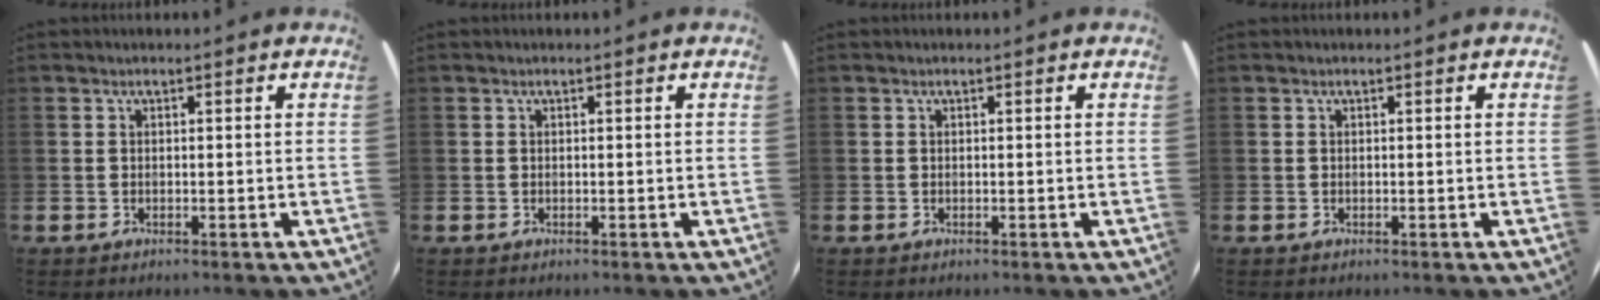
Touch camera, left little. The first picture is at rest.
{"total": 0.0}
{"total": 0.0}
{"total": 0.0}